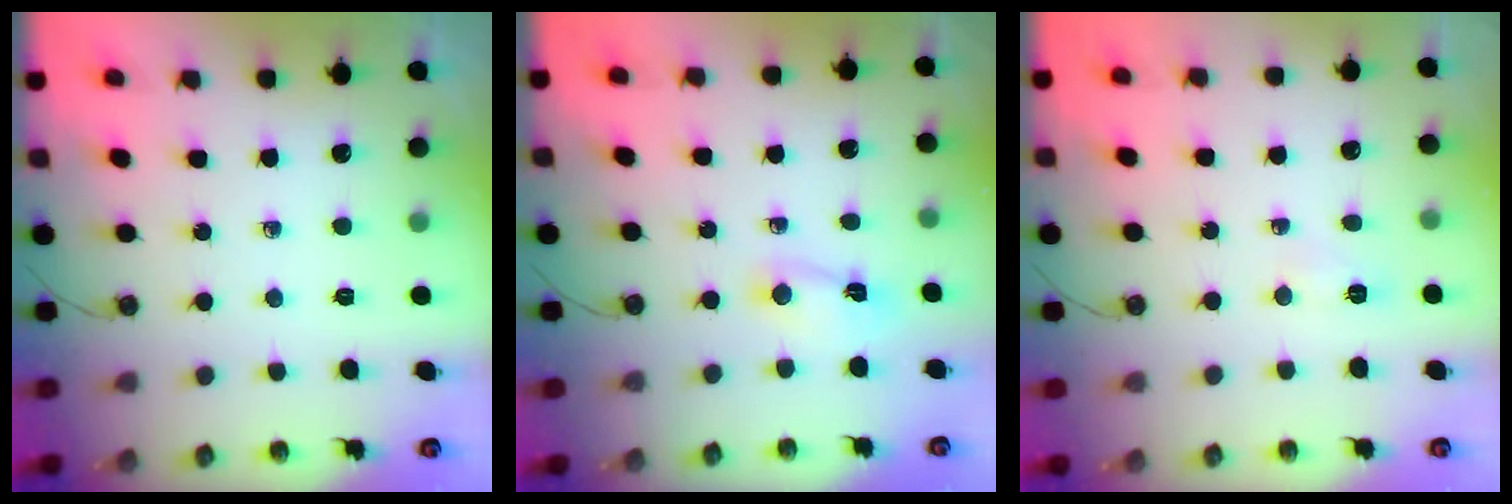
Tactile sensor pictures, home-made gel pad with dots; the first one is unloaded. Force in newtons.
{"total": 2.3, "press": 2.3, "slide": 0.3}
{"total": 3.1, "press": 2.8, "slide": 1.2}